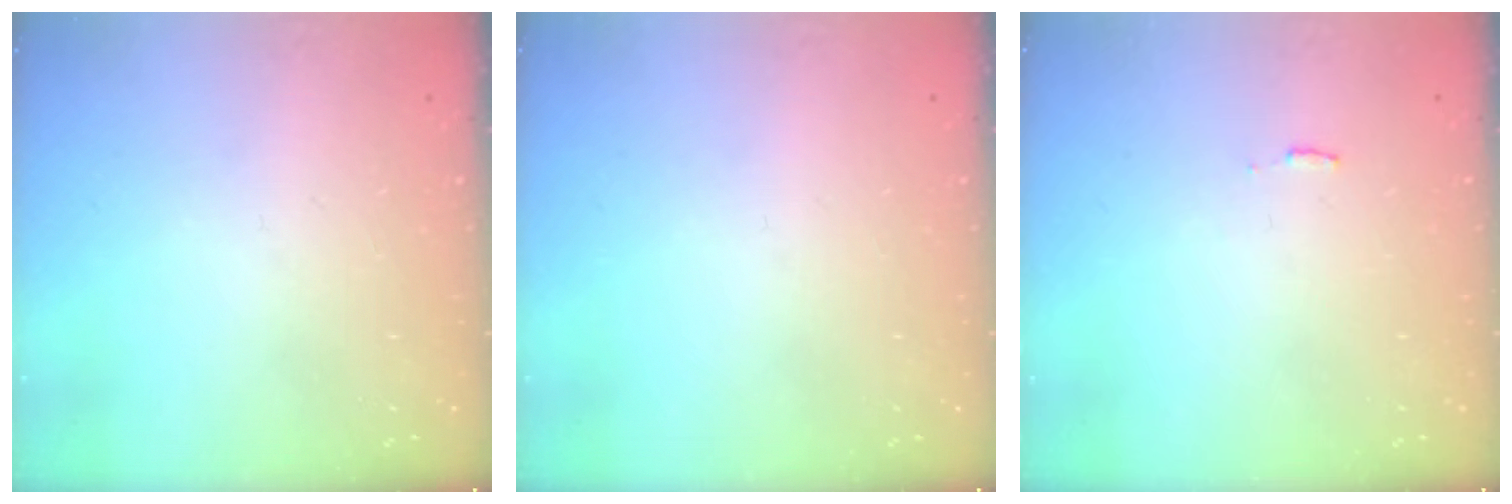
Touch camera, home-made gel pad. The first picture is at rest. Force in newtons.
{"total": 0.0}
{"total": 3.0, "press": 3.0, "slide": 0.2}